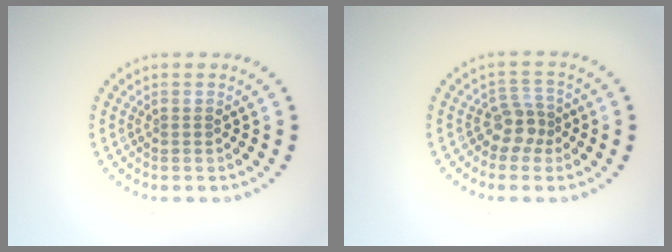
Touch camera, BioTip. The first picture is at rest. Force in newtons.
{"total": 2.4, "press": 1.9, "slide": 1.6}